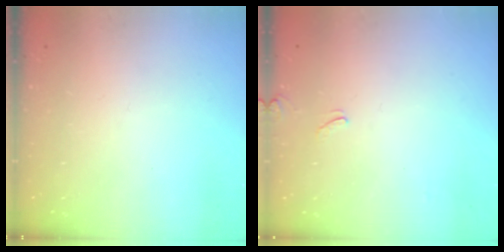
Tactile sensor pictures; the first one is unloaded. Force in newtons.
{"total": 3.2, "press": 3.2, "slide": 0.5}